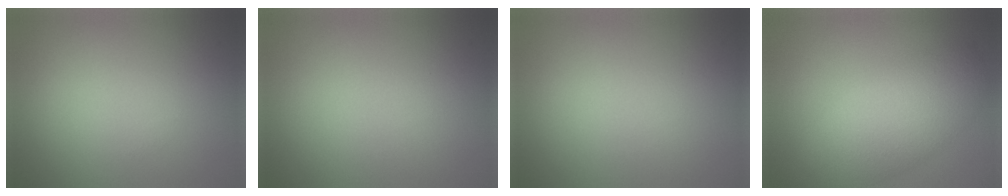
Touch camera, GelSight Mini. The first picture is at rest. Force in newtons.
{"total": 0.0}
{"total": 0.0}
{"total": 6.1, "press": 6.1, "slide": 0.4}